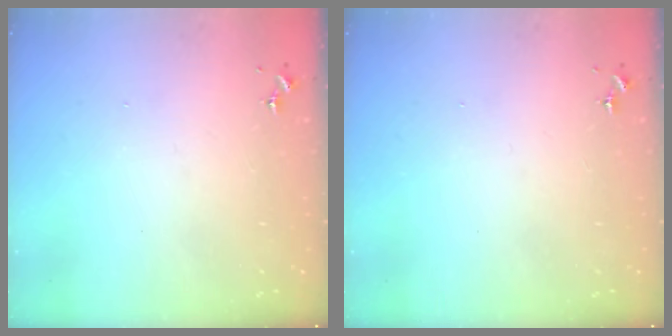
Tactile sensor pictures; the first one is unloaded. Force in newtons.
{"total": 0.0}